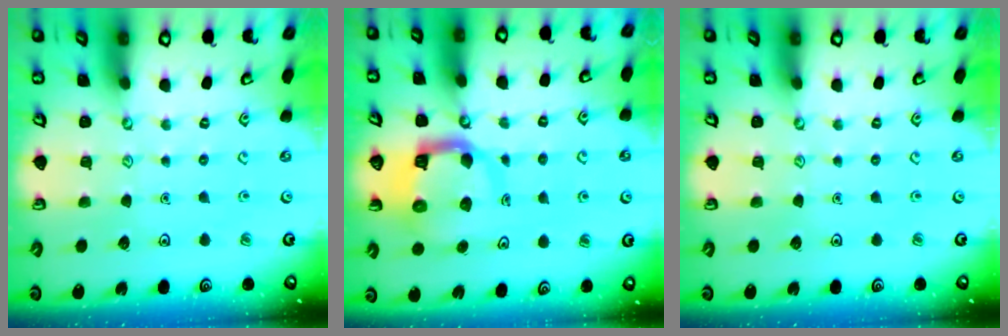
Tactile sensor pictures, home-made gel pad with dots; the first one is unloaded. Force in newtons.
{"total": 9.6, "press": 9.5, "slide": 1.4}
{"total": 0.0}